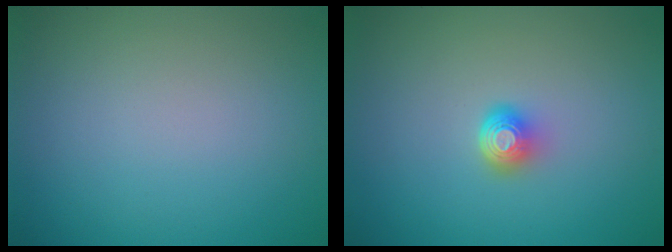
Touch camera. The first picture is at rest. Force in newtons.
{"total": 2.0, "press": 1.4, "slide": 1.4}